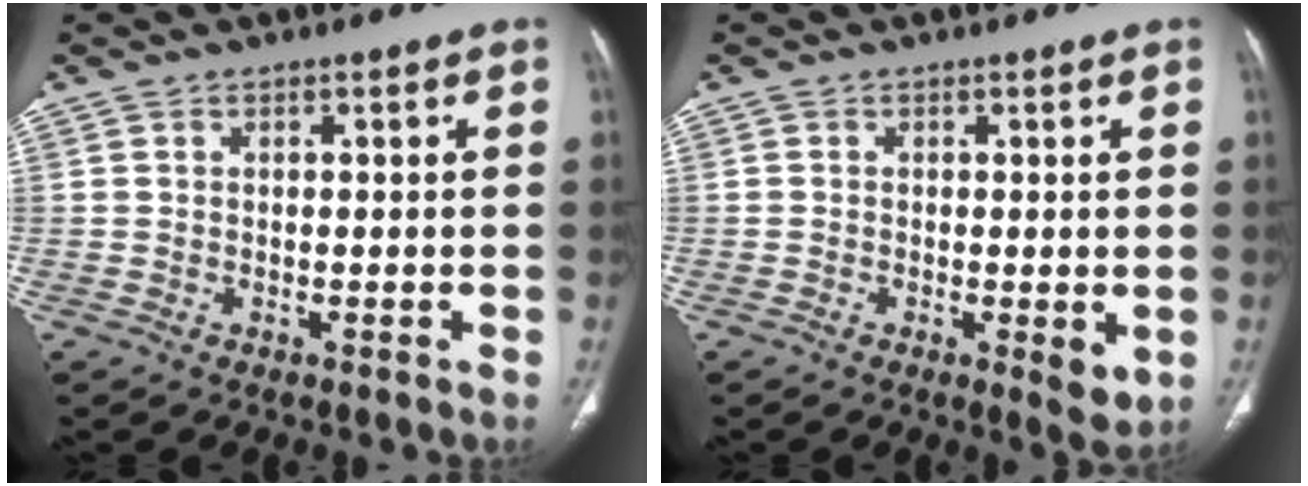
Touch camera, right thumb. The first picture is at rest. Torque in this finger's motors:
{"motor_torque": [0.40, 1.31, -0.21, 0.07, 0.12]}